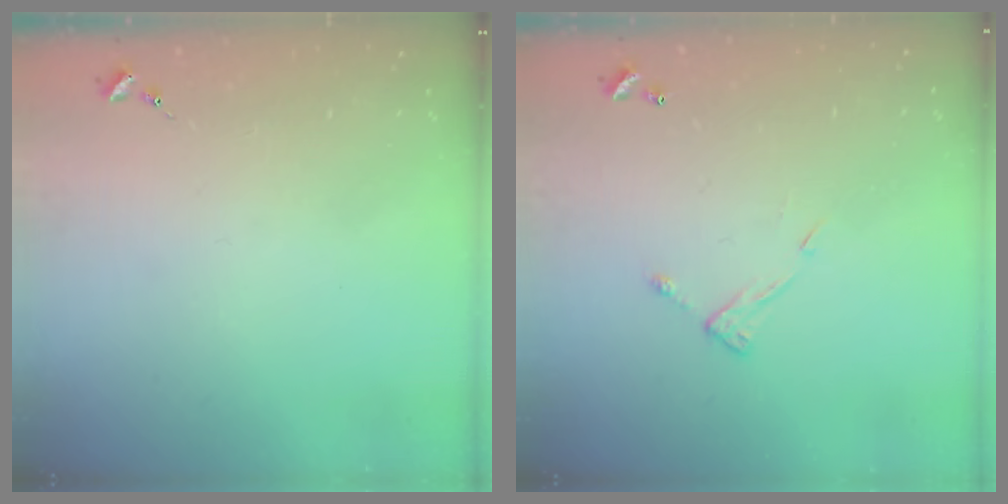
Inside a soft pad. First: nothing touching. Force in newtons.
{"total": 7.7, "press": 7.7, "slide": 0.6}